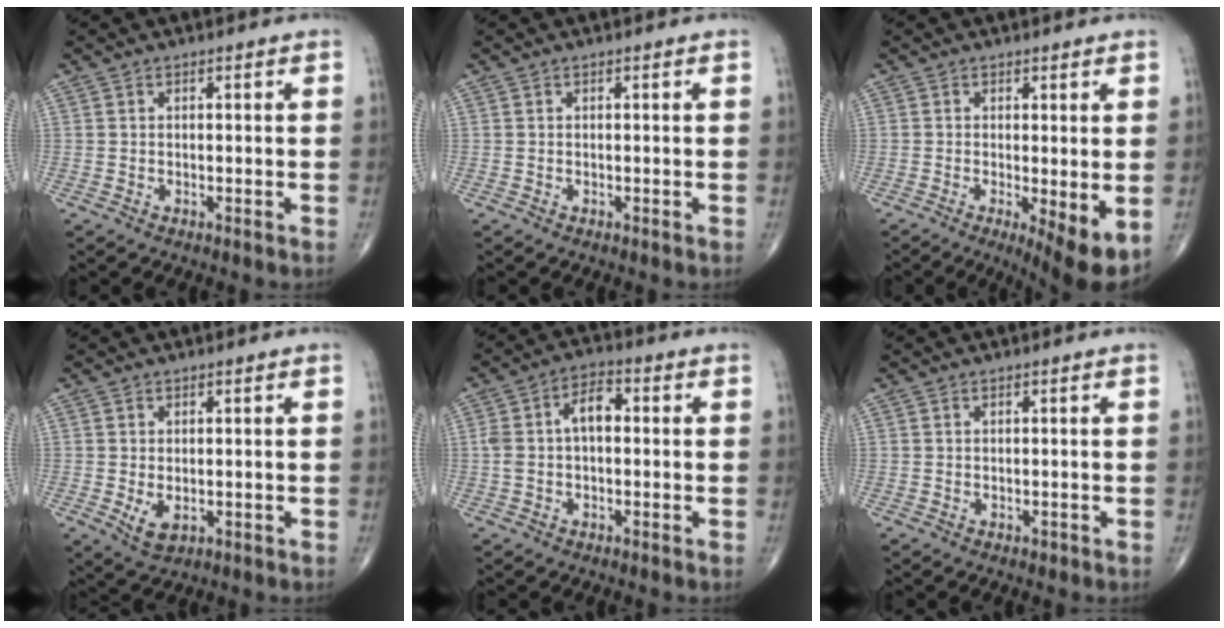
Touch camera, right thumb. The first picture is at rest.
{"total": 0.0}
{"total": 7.5, "force": [-1.7, 1.8, 7.0], "torque": [-0.102, -0.022, -0.024]}
{"total": 3.5, "force": [-0.5, 2.1, 2.8], "torque": [-0.042, -0.008, 0.001]}
{"total": 6.9, "force": [0.3, 3.9, 5.7], "torque": [-0.113, 0.030, 0.000]}
{"total": 0.0}